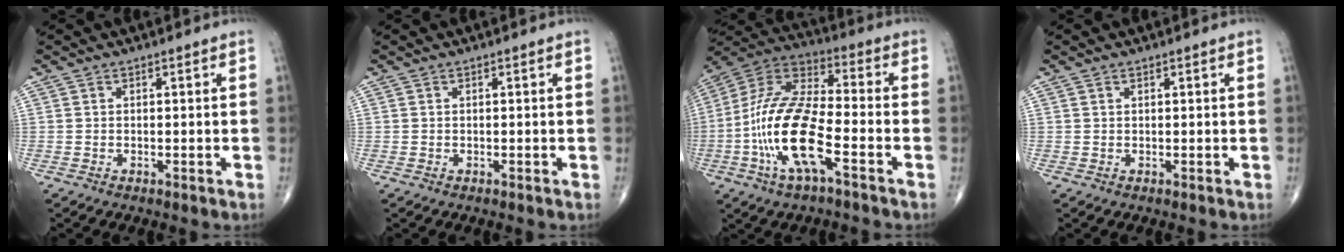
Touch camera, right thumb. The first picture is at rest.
{"total": 0.0}
{"total": 17.8, "force": [-5.6, 6.0, 15.8], "torque": [-0.328, 0.033, -0.111]}
{"total": 0.0}